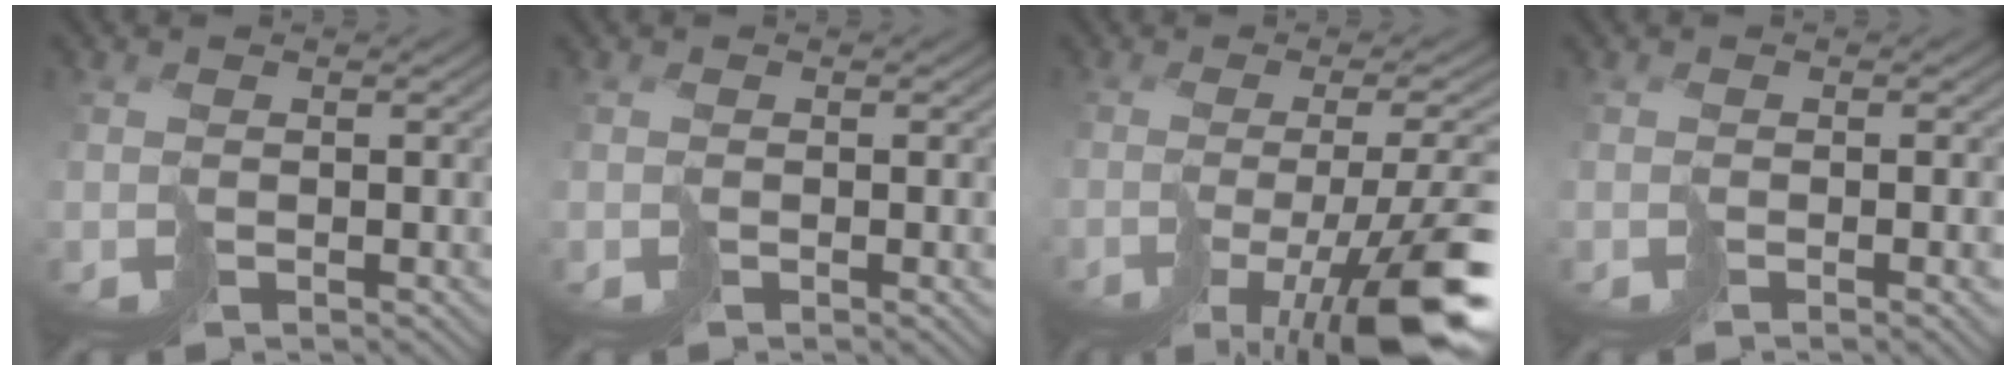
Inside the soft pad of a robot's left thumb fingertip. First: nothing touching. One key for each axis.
{"total": 0.0}
{"total": 14.3, "fx": -6.3, "fy": 3.8, "fz": 12.3, "tx": -0.179, "ty": -0.014, "tz": -0.100}
{"total": 2.2, "fx": -0.6, "fy": 0.3, "fz": 2.1, "tx": -0.032, "ty": -0.001, "tz": -0.013}